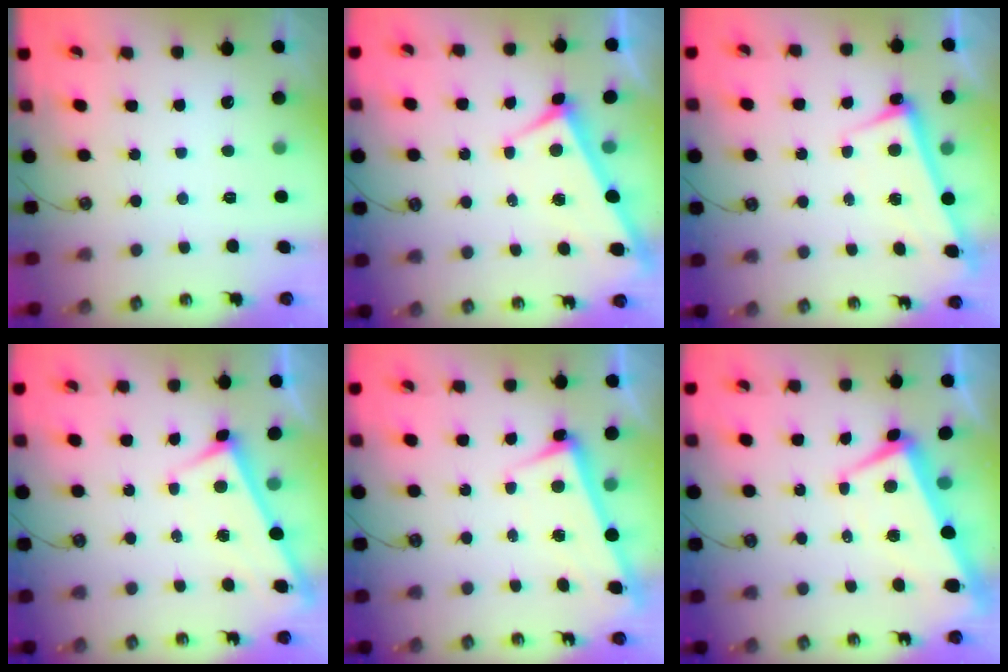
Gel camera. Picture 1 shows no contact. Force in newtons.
{"total": 3.9, "press": 3.9, "slide": 0.4}
{"total": 2.6, "press": 2.4, "slide": 0.9}
{"total": 3.0, "press": 3.0, "slide": 0.2}
{"total": 2.6, "press": 2.5, "slide": 0.7}
{"total": 2.0, "press": 1.6, "slide": 1.2}